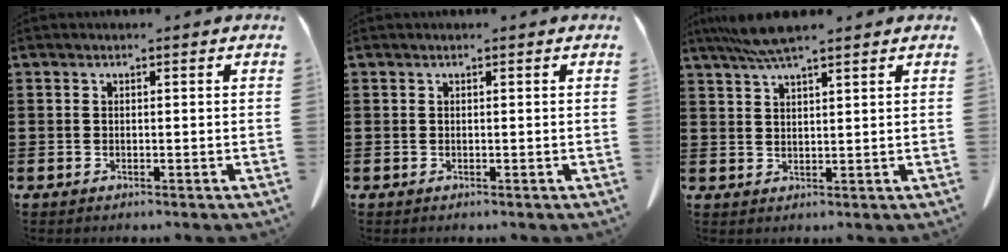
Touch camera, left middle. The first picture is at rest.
{"total": 0.0}
{"total": 5.1, "force": [4.1, 0.3, 3.0], "torque": [-0.068, -0.002, 0.075]}